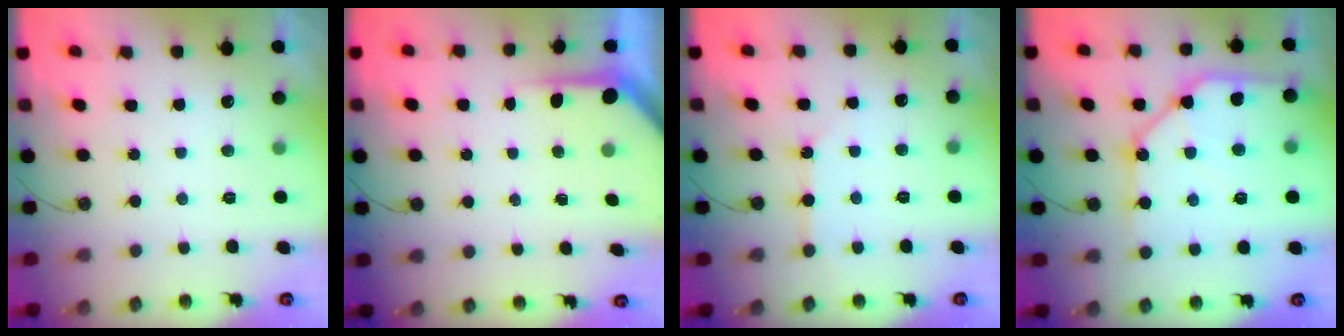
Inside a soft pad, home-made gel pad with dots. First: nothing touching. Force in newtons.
{"total": 4.0, "press": 4.0, "slide": 0.3}
{"total": 2.8, "press": 2.7, "slide": 0.4}
{"total": 14.2, "press": 14.1, "slide": 1.6}